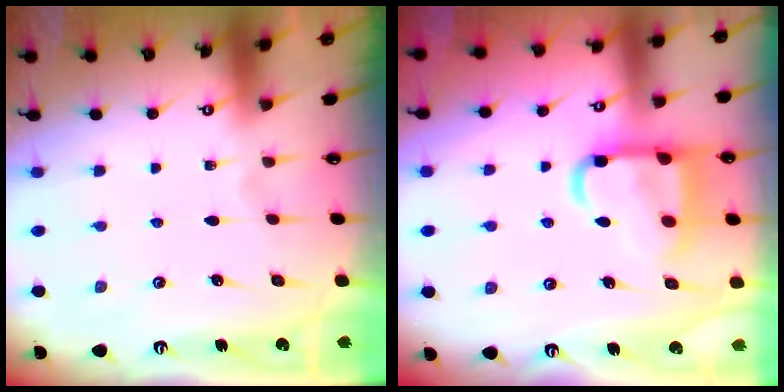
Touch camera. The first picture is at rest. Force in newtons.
{"total": 14.8, "press": 14.7, "slide": 1.7}